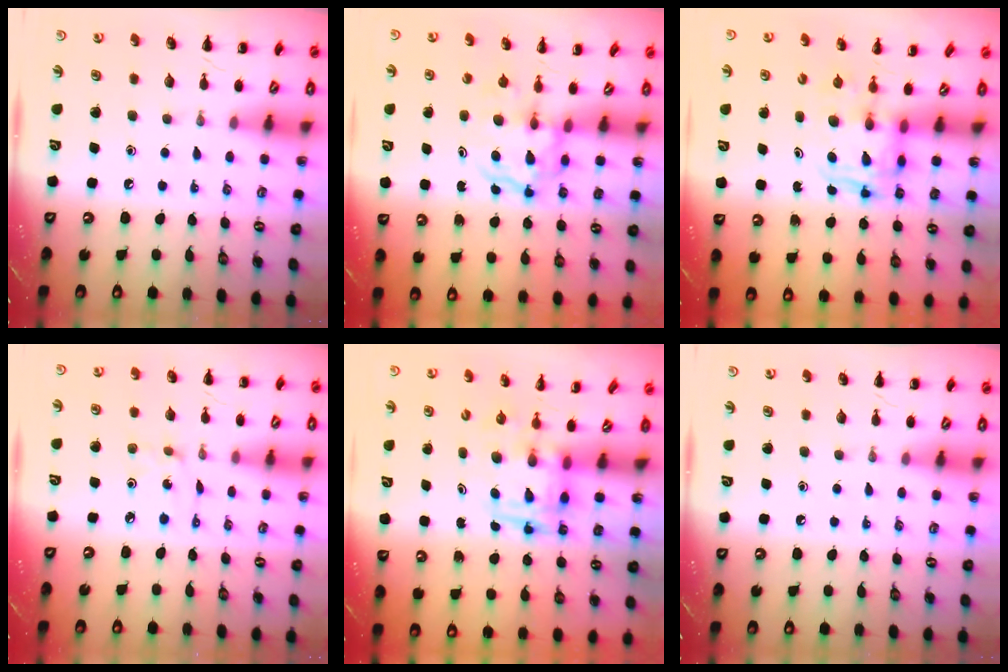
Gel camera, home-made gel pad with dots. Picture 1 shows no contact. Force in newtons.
{"total": 3.8, "press": 3.8, "slide": 0.4}
{"total": 2.7, "press": 2.7, "slide": 0.2}
{"total": 1.5, "press": 1.4, "slide": 0.4}
{"total": 3.8, "press": 3.7, "slide": 0.7}
{"total": 0.0}